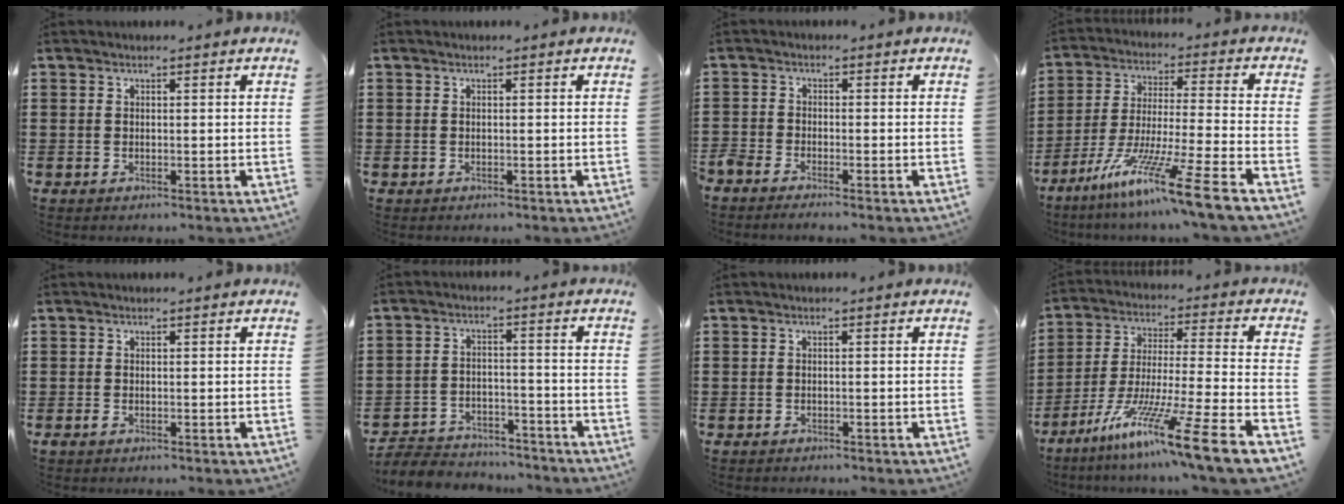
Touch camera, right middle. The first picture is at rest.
{"total": 0.0}
{"total": 1.8, "force": [-1.8, 0.2, 0.4], "torque": [-0.018, -0.001, -0.039]}
{"total": 12.3, "force": [-9.3, -1.0, 8.0], "torque": [-0.151, 0.004, -0.183]}
{"total": 0.5, "force": [-0.4, 0.1, 0.3], "torque": [-0.015, -0.008, -0.008]}
{"total": 4.8, "force": [-4.7, 1.0, 0.2], "torque": [-0.009, 0.013, -0.100]}
{"total": 0.7, "force": [-0.7, 0.1, -0.1], "torque": [0.001, 0.003, -0.016]}
{"total": 14.0, "force": [-10.2, -0.7, 9.5], "torque": [-0.178, 0.007, -0.194]}